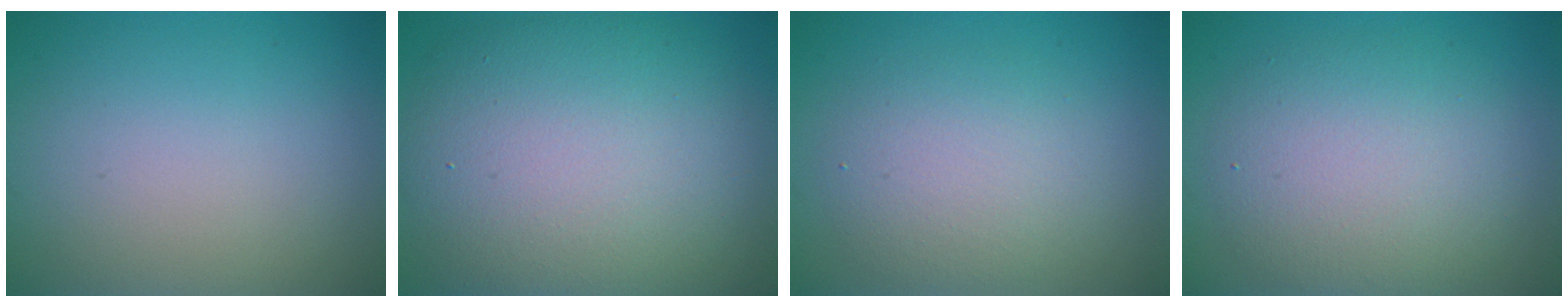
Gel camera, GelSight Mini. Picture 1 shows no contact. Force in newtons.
{"total": 11.6, "press": 11.6, "slide": 0.6}
{"total": 4.1, "press": 4.1, "slide": 0.2}
{"total": 6.1, "press": 6.1, "slide": 0.1}